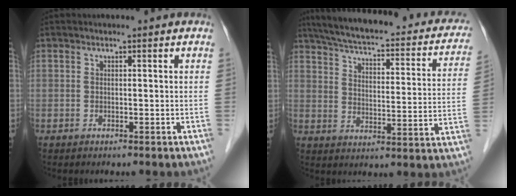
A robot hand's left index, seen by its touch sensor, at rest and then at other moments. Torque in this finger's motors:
{"motor_torque": [-0.82, -1.32, 0.14, 0.06]}